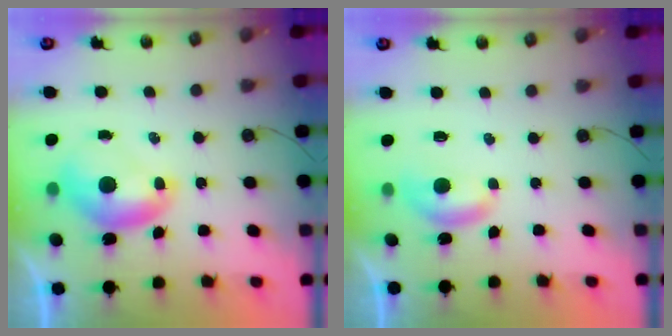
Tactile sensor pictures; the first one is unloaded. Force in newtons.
{"total": 2.3, "press": 2.3, "slide": 0.4}